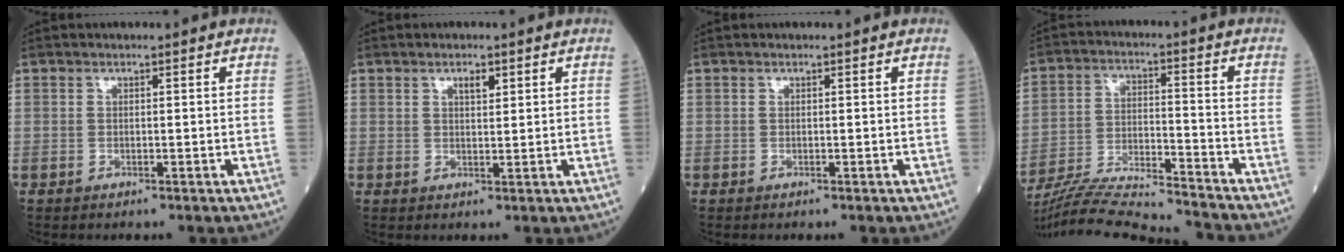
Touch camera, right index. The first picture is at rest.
{"total": 1.9, "force": [1.1, 0.7, 1.4], "torque": [-0.022, -0.002, 0.018]}
{"total": 0.0}
{"total": 17.3, "force": [-16.5, -0.2, 5.1], "torque": [-0.102, -0.011, -0.272]}